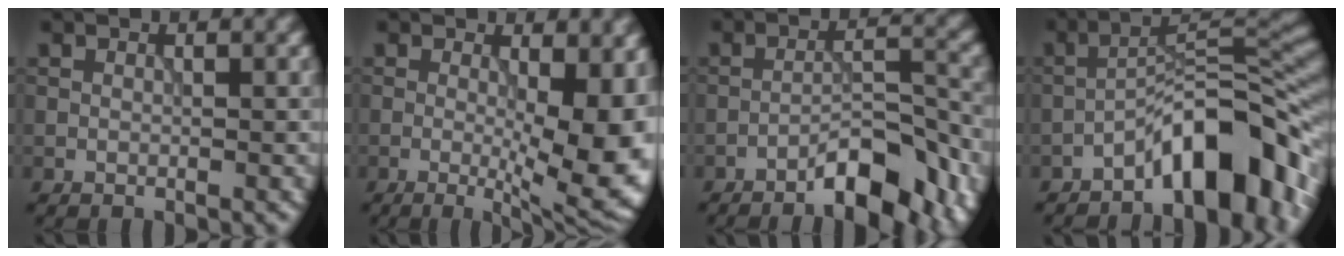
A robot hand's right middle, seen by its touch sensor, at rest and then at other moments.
{"total": 9.6, "force": [-0.4, 3.1, 9.1], "torque": [-0.105, -0.006, -0.010]}
{"total": 6.5, "force": [-4.4, 1.7, 4.5], "torque": [-0.065, 0.012, -0.067]}
{"total": 9.5, "force": [-5.7, 3.1, 7.0], "torque": [-0.086, 0.025, -0.098]}